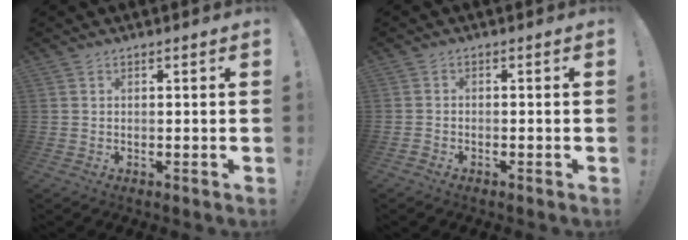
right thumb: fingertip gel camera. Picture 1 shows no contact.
{"total": 1.1, "force": [-1.0, 0.5, 0.3], "torque": [-0.002, 0.005, -0.018]}